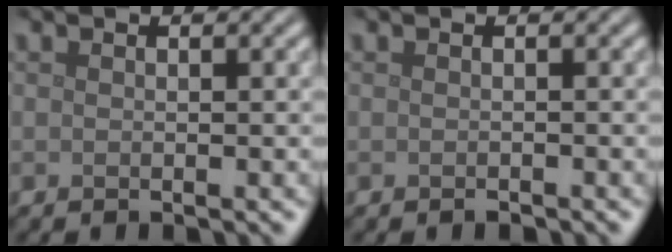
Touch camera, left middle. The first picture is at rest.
{"total": 0.0}